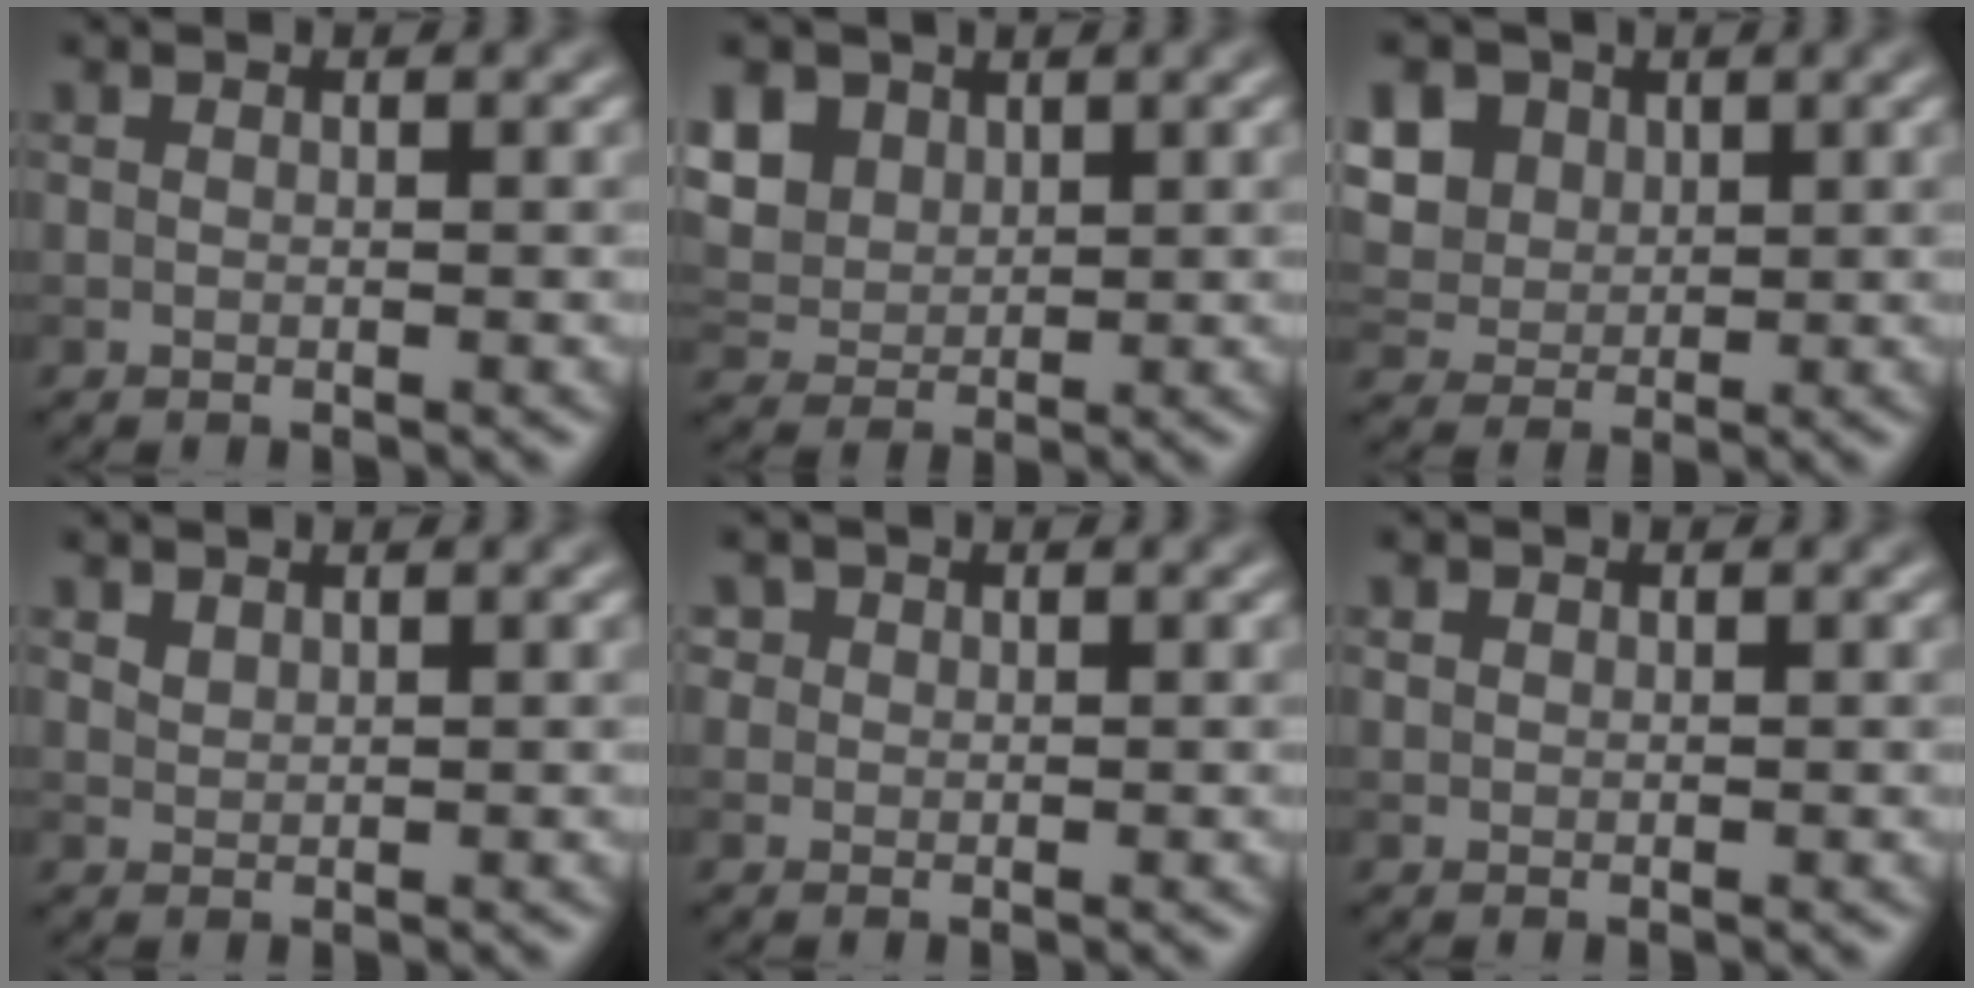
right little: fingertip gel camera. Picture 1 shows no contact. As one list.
[{"total": 6.4, "force": [3.0, 4.8, 3.1], "torque": [-0.103, 0.013, 0.055]}, {"total": 9.6, "force": [4.1, 7.4, 4.5], "torque": [-0.107, 0.024, 0.064]}, {"total": 0.9, "force": [0.8, 0.3, 0.2], "torque": [-0.007, 0.000, 0.020]}, {"total": 1.9, "force": [1.1, 1.5, 0.6], "torque": [-0.014, -0.002, 0.019]}, {"total": 0.7, "force": [0.4, 0.6, 0.1], "torque": [0.000, -0.001, 0.009]}]